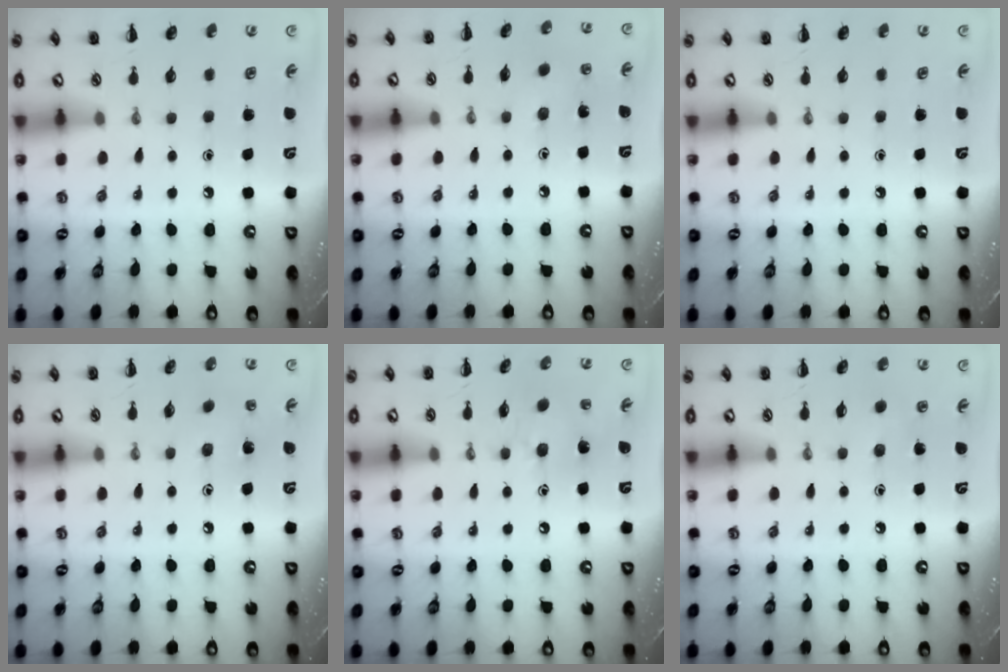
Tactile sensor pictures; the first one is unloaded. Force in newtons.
{"total": 2.4, "press": 2.3, "slide": 0.7}
{"total": 0.0}
{"total": 5.5, "press": 5.3, "slide": 1.6}
{"total": 7.2, "press": 7.2, "slide": 0.5}
{"total": 4.8, "press": 4.7, "slide": 1.2}